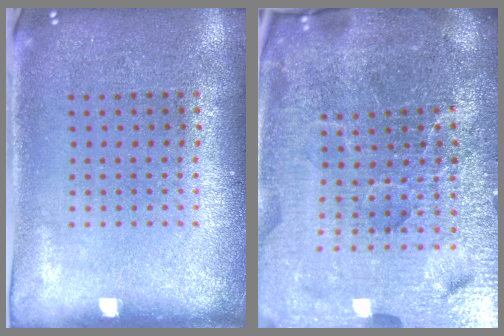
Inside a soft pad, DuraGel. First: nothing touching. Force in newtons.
{"total": 6.8, "press": 6.0, "slide": 3.2}